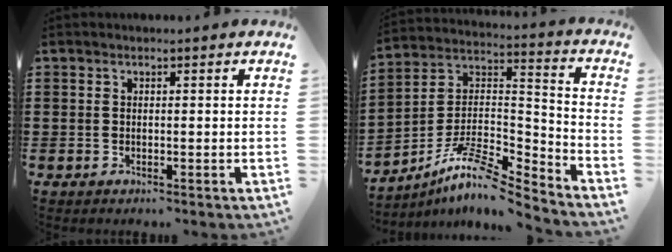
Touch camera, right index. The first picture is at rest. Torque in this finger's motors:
{"motor_torque": [1.03, -1.05, 0.17, 0.03]}